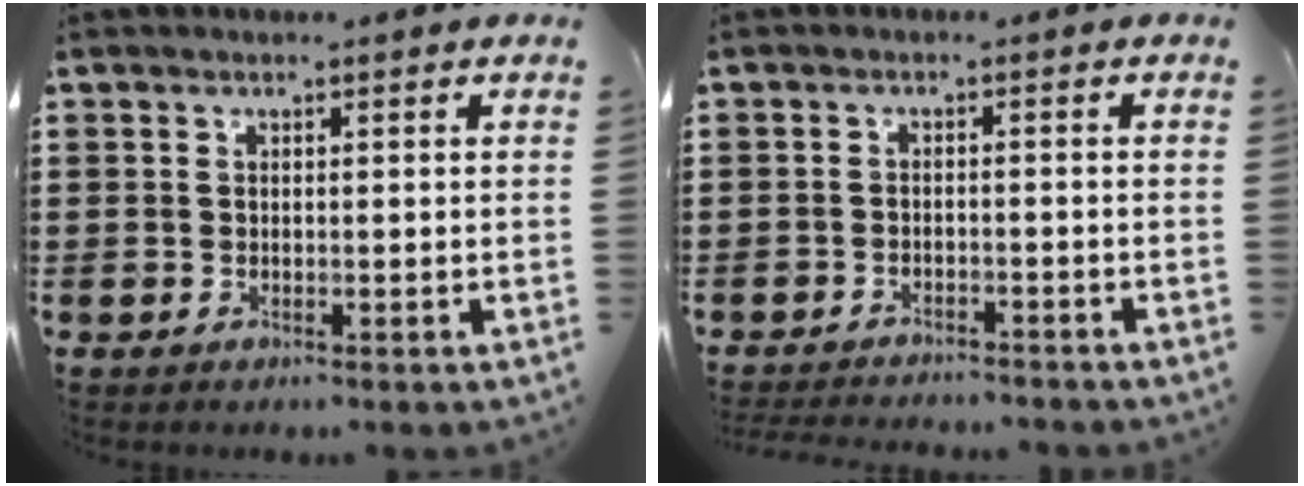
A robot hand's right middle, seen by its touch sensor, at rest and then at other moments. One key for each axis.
{"total": 2.3, "fx": -2.3, "fy": 0.0, "fz": 0.1, "tx": -0.009, "ty": -0.003, "tz": -0.047}